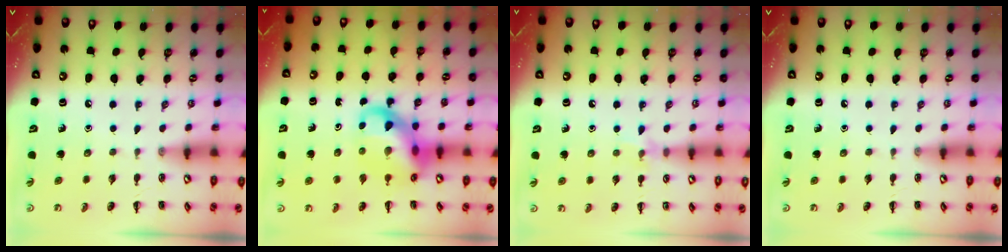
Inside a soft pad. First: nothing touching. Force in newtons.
{"total": 14.7, "press": 14.2, "slide": 3.7}
{"total": 6.3, "press": 6.1, "slide": 1.4}
{"total": 0.0}